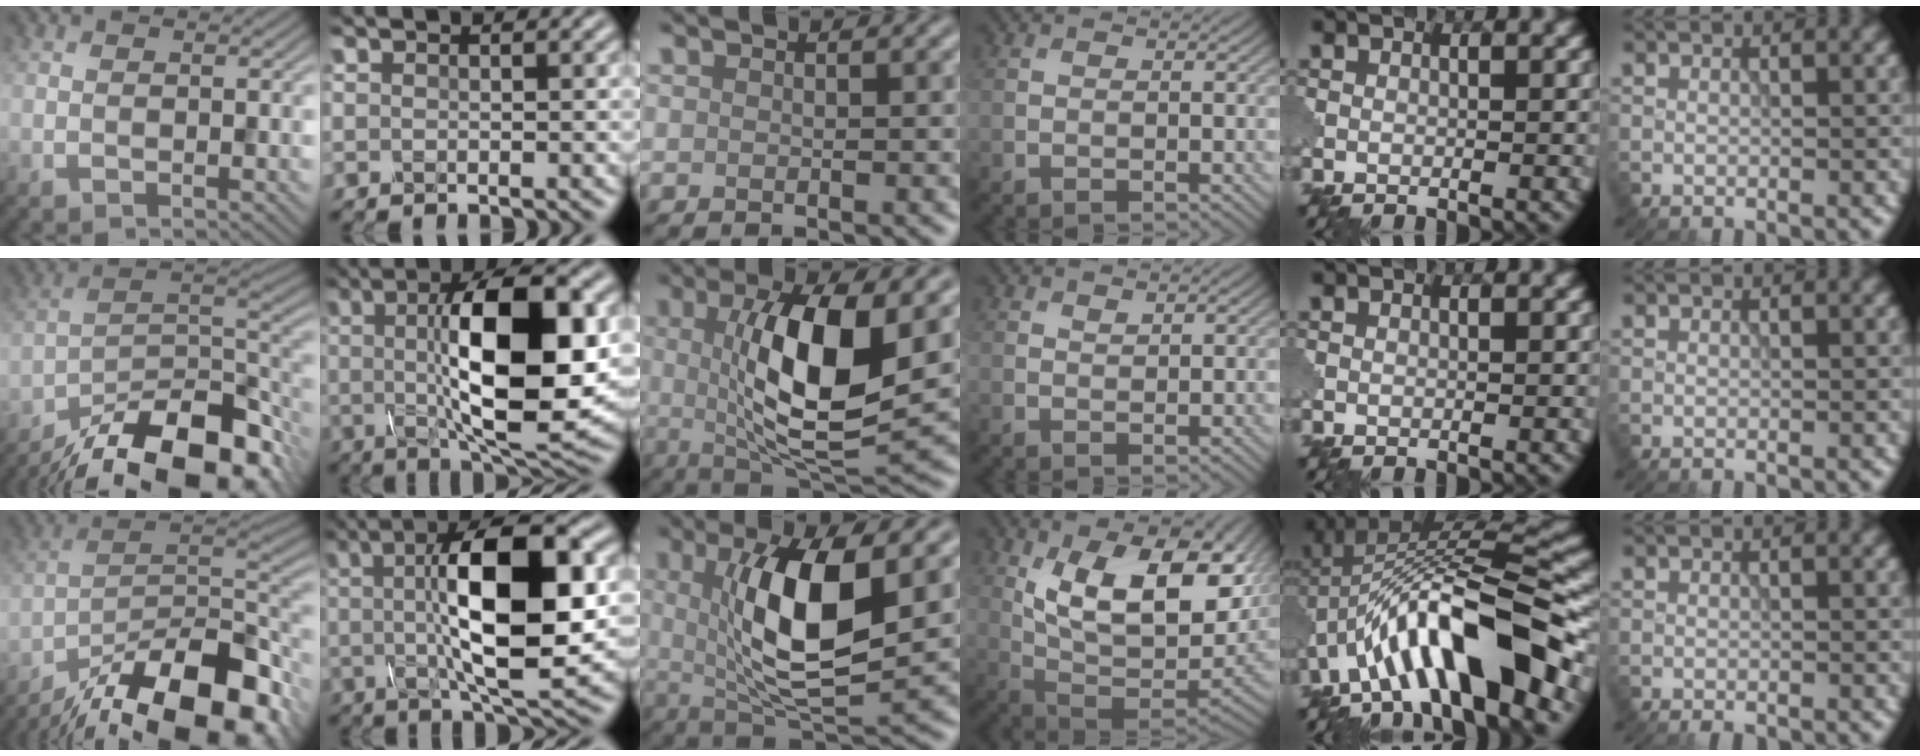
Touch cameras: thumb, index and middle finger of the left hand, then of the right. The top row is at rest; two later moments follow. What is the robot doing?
{"motion": "disassemble", "object": "glue stick"}